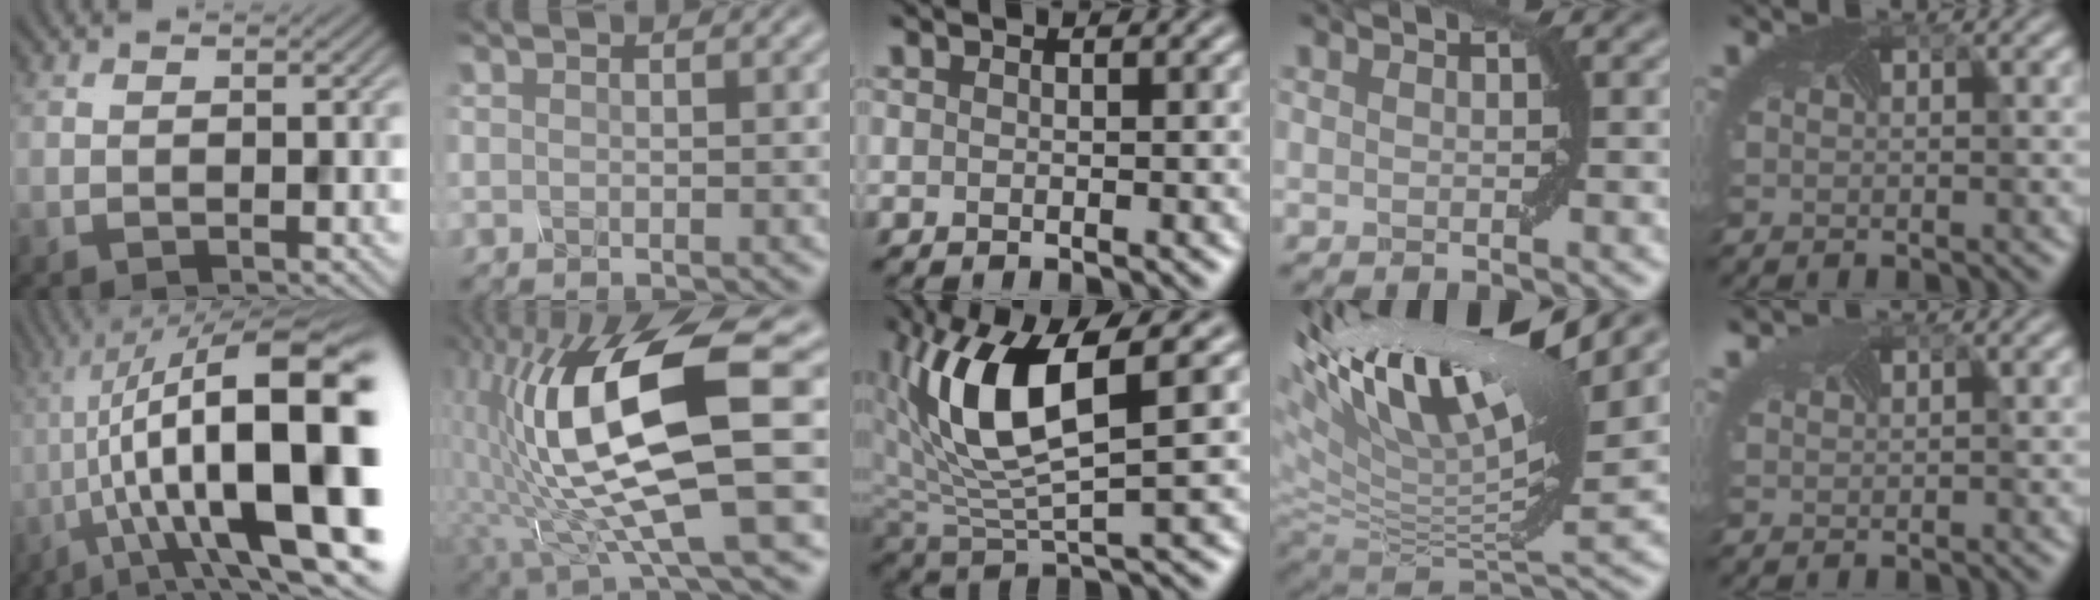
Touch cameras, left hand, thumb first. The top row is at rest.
{"thumb": {"total": 22.3, "force": [-3.4, 7.6, 20.7], "torque": [-0.322, 0.031, -0.053]}, "index": {"total": 14.7, "force": [0.8, 4.6, 13.9], "torque": [-0.264, -0.011, 0.023]}, "middle": {"total": 8.5, "force": [1.9, 3.1, 7.7], "torque": [-0.170, -0.005, 0.043]}, "ring": {"total": 15.6, "force": [7.3, 5.3, 12.8], "torque": [-0.242, 0.022, 0.131]}, "little": {"total": 1.6, "force": [1.3, 0.5, 0.7], "torque": [-0.018, 0.012, 0.010]}}